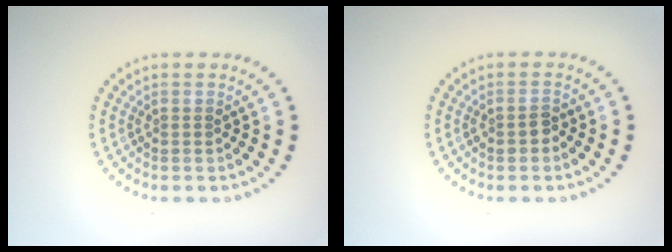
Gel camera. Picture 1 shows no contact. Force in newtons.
{"total": 1.2, "press": 1.1, "slide": 0.4}